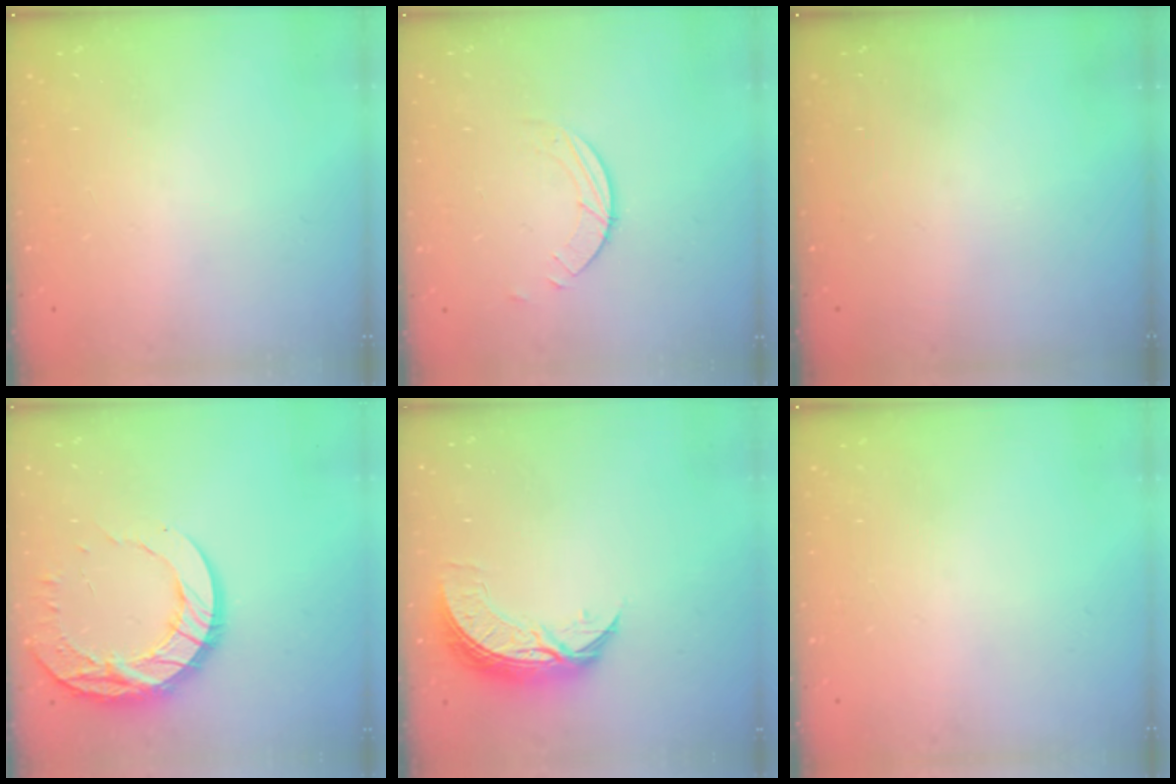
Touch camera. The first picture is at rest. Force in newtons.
{"total": 1.5, "press": 1.5, "slide": 0.1}
{"total": 0.0}
{"total": 17.2, "press": 17.1, "slide": 1.5}
{"total": 8.0, "press": 8.0, "slide": 0.7}
{"total": 0.0}